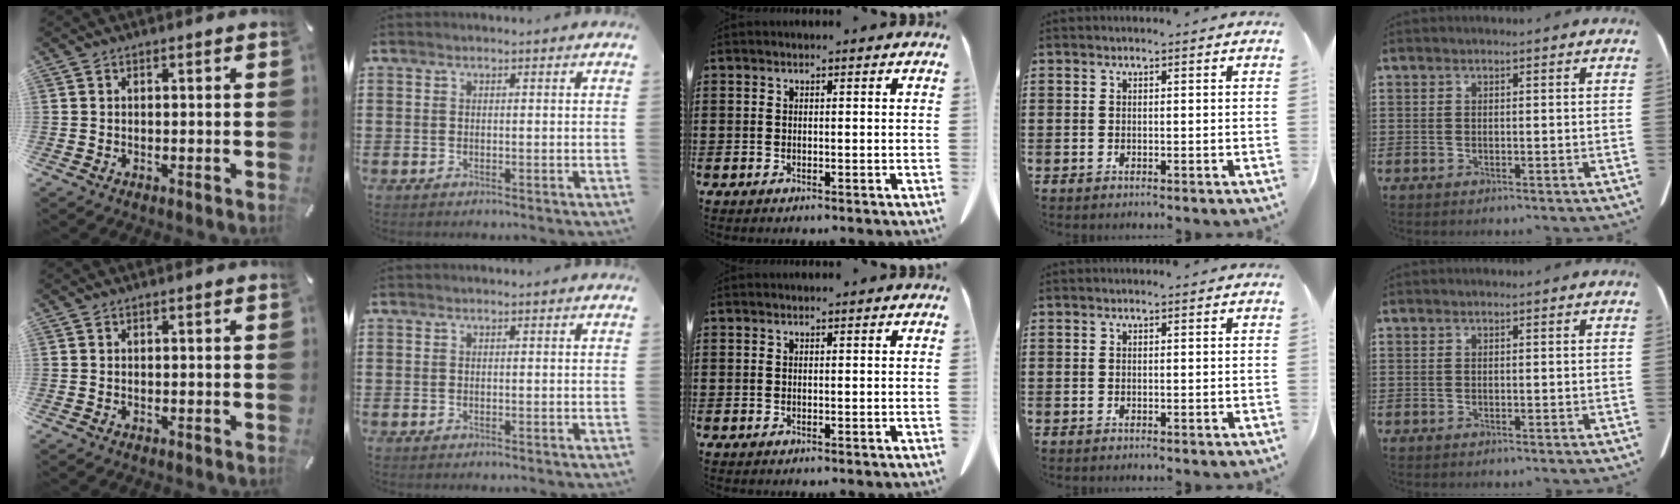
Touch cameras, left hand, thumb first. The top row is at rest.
{}